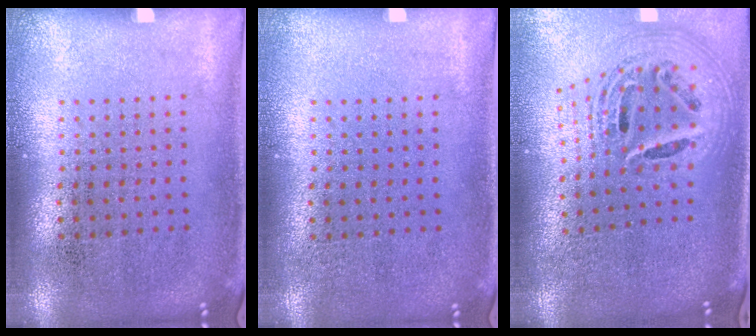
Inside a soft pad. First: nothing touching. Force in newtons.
{"total": 0.0}
{"total": 2.7, "press": 1.9, "slide": 1.9}